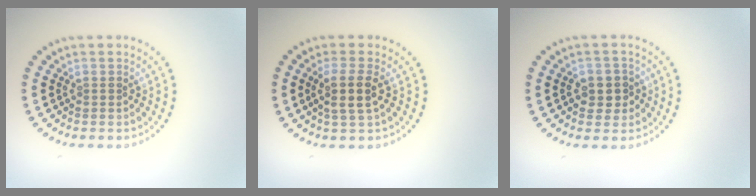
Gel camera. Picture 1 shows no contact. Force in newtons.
{"total": 2.7, "press": 2.3, "slide": 1.4}
{"total": 2.5, "press": 2.5, "slide": 0.4}